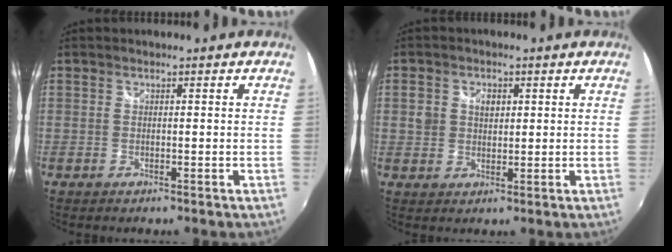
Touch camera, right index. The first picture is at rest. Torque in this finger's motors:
{"motor_torque": [0.08, 0.00, 0.06, 0.02]}